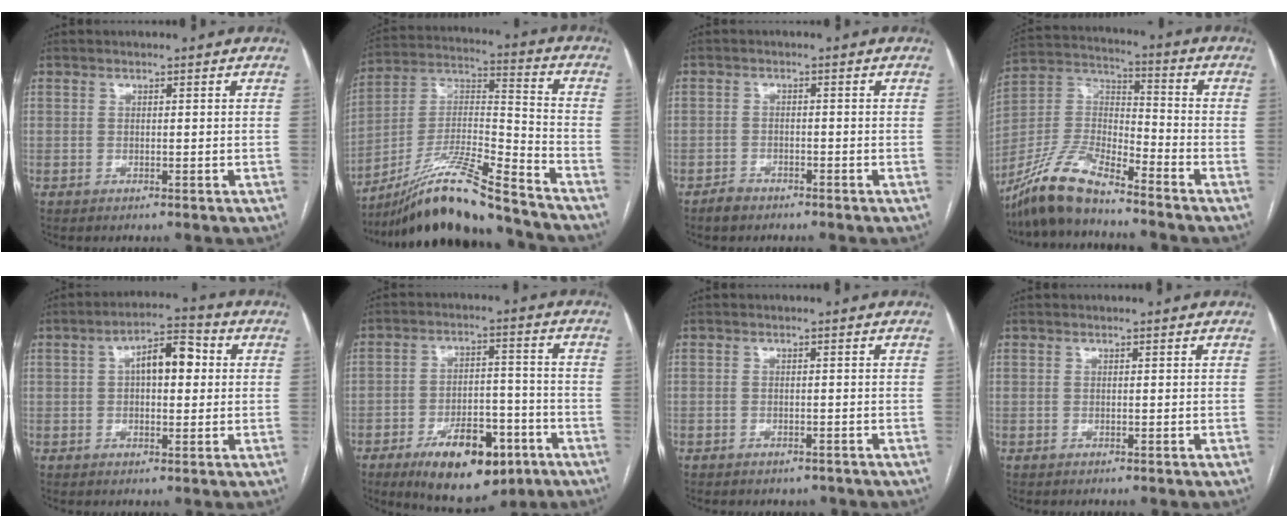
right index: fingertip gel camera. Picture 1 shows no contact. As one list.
[{"total": 17.6, "force": [-15.6, 0.1, 8.3], "torque": [-0.165, 0.015, -0.281]}, {"total": 2.1, "force": [-1.7, 1.2, 0.3], "torque": [-0.010, 0.003, -0.029]}, {"total": 12.1, "force": [-10.2, 2.6, 6.1], "torque": [-0.129, 0.012, -0.198]}, {"total": 7.4, "force": [1.3, 3.1, 6.7], "torque": [-0.106, 0.029, 0.018]}, {"total": 14.2, "force": [-7.9, 6.3, 10.0], "torque": [-0.151, 0.006, -0.114]}, {"total": 2.3, "force": [-1.9, 1.3, 0.3], "torque": [-0.005, 0.003, -0.024]}, {"total": 0.0}]